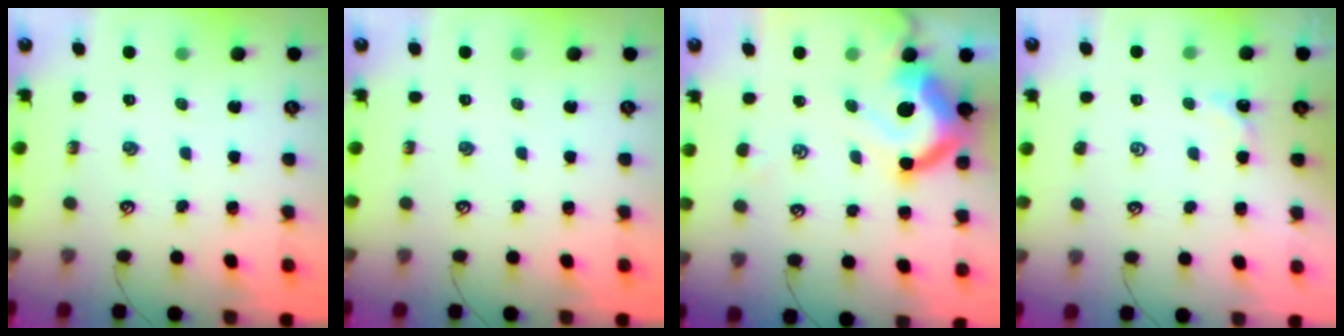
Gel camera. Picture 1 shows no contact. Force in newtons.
{"total": 0.0}
{"total": 11.8, "press": 11.6, "slide": 2.1}
{"total": 0.5, "press": 0.4, "slide": 0.3}